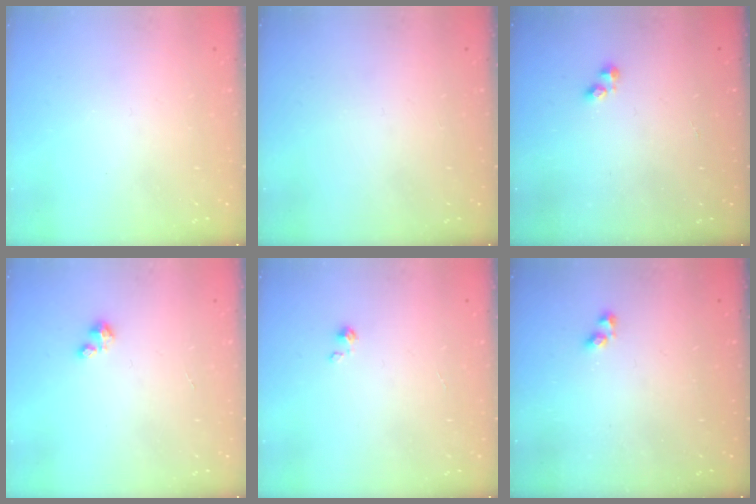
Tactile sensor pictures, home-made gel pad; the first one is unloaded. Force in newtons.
{"total": 0.0}
{"total": 2.3, "press": 2.2, "slide": 0.3}
{"total": 1.2, "press": 1.2, "slide": 0.2}
{"total": 0.0}
{"total": 2.9, "press": 2.9, "slide": 0.6}